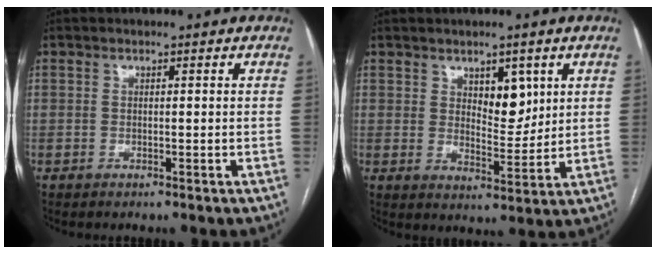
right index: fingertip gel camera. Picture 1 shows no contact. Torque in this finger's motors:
{"motor_torque": [-0.05, 0.01, 0.04, 0.02]}